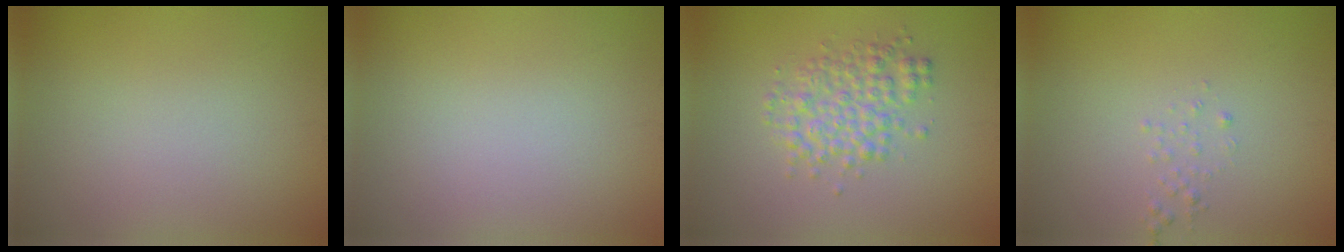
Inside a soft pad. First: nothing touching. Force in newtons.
{"total": 0.0}
{"total": 3.5, "press": 3.5, "slide": 0.0}
{"total": 0.8, "press": 0.8, "slide": 0.1}